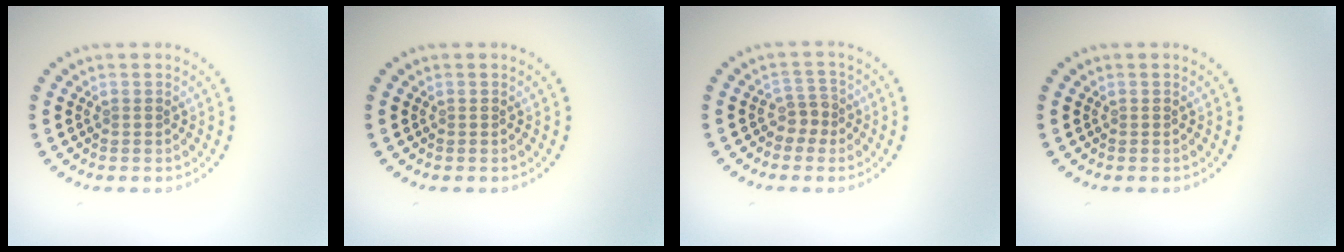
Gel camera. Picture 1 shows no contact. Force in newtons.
{"total": 0.0}
{"total": 1.9, "press": 1.4, "slide": 1.3}
{"total": 0.0}